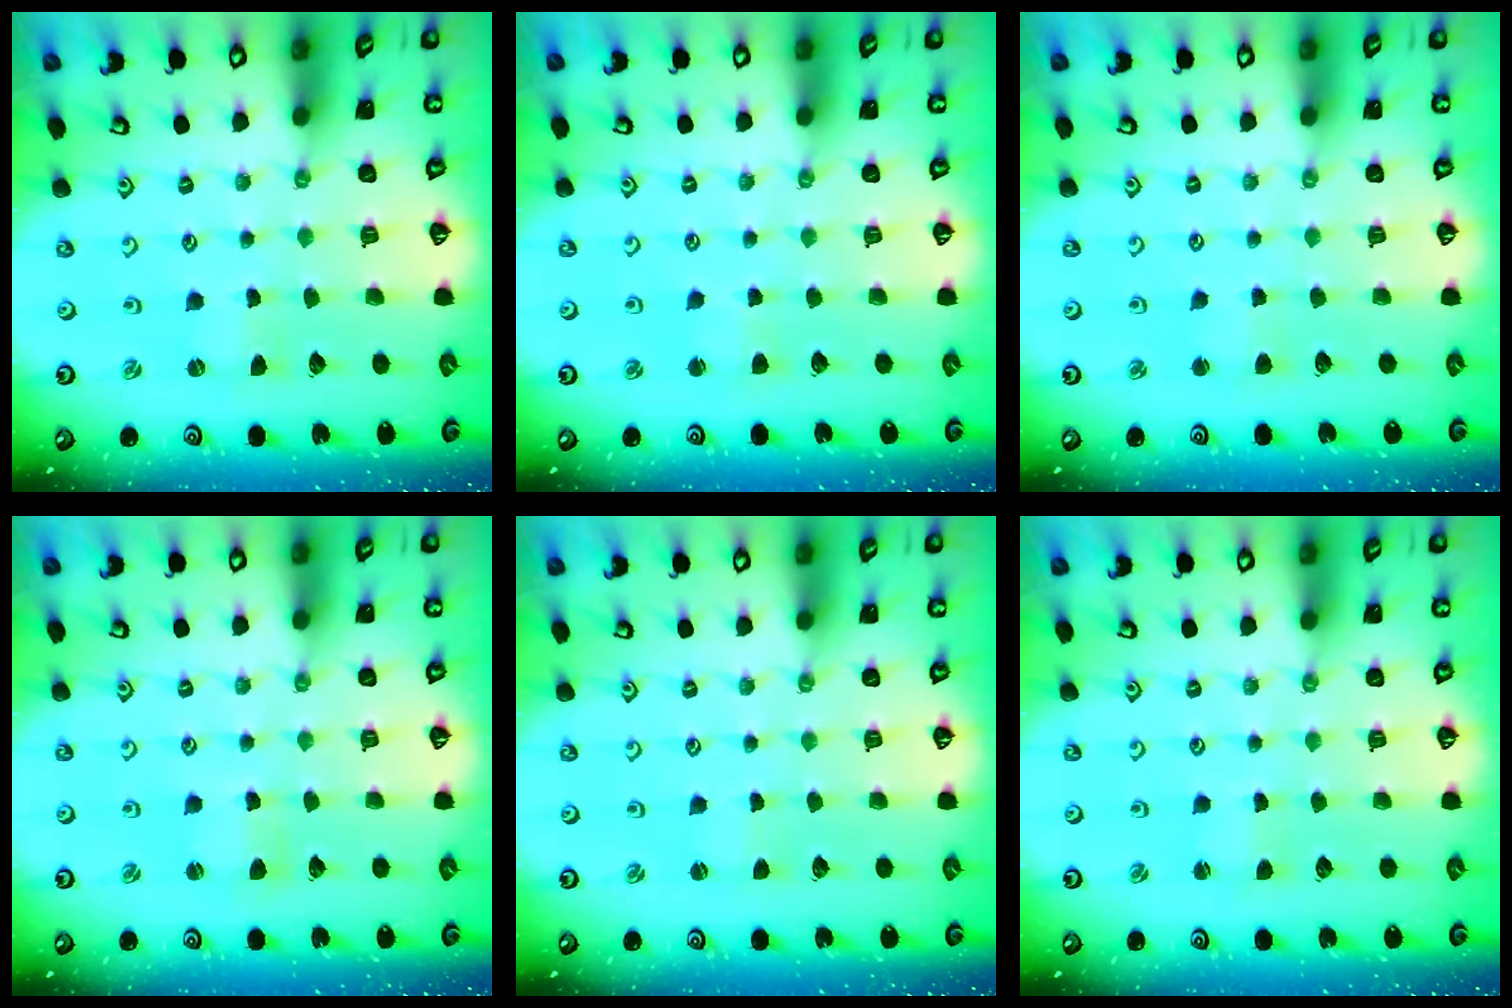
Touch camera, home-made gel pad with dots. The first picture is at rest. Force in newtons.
{"total": 2.0, "press": 1.9, "slide": 0.6}
{"total": 2.3, "press": 2.3, "slide": 0.4}
{"total": 1.7, "press": 1.7, "slide": 0.4}
{"total": 0.5, "press": 0.5, "slide": 0.1}
{"total": 1.0, "press": 1.0, "slide": 0.0}